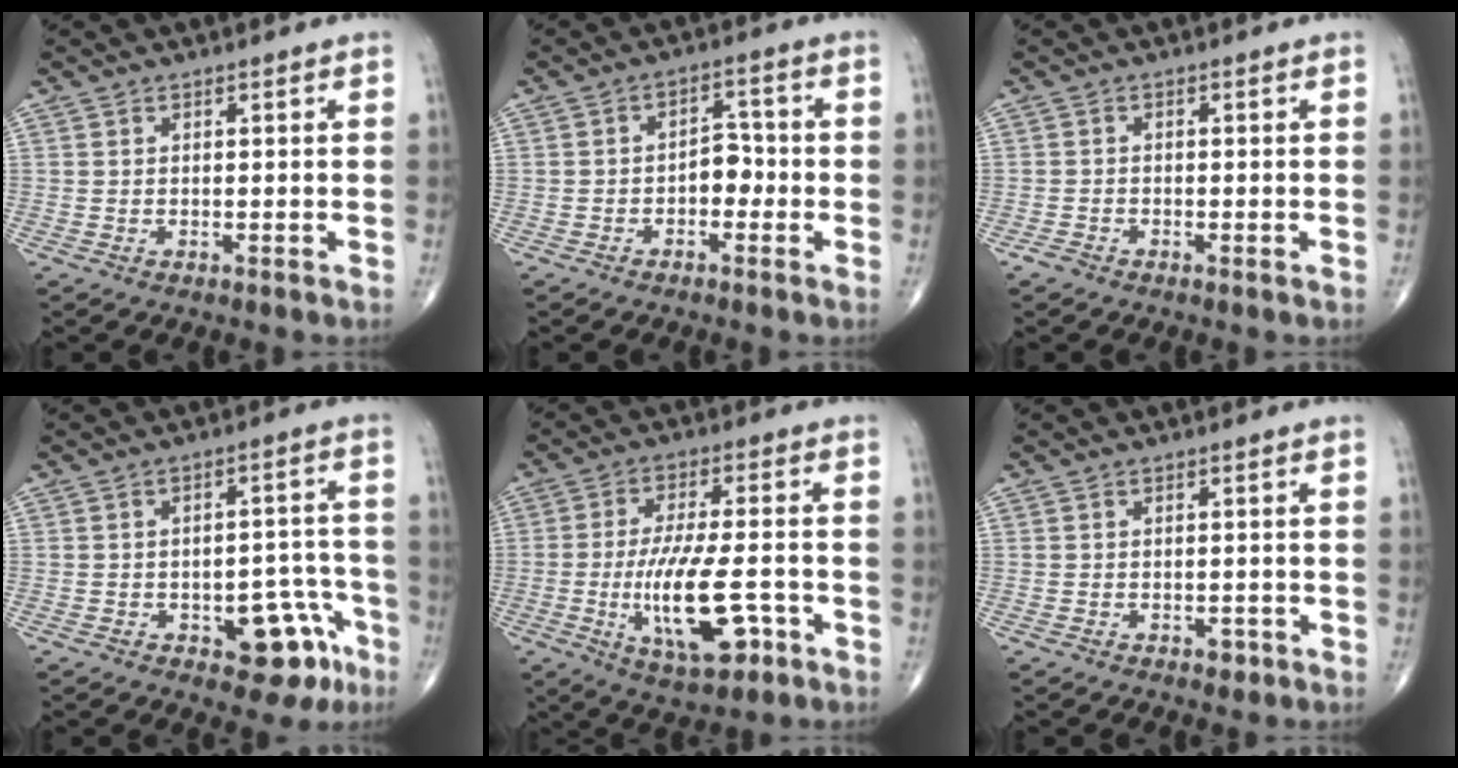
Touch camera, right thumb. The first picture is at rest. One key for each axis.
{"total": 4.5, "fx": -1.3, "fy": 3.0, "fz": 3.1, "tx": -0.024, "ty": 0.021, "tz": -0.030}
{"total": 1.3, "fx": -1.0, "fy": 0.6, "fz": 0.7, "tx": -0.011, "ty": -0.001, "tz": -0.021}
{"total": 10.7, "fx": -5.1, "fy": 5.6, "fz": 7.6, "tx": -0.053, "ty": 0.046, "tz": -0.058}
{"total": 14.3, "fx": -4.3, "fy": 5.2, "fz": 12.6, "tx": -0.219, "ty": 0.010, "tz": -0.063}
{"total": 1.7, "fx": -0.9, "fy": 1.1, "fz": 0.9, "tx": -0.005, "ty": 0.004, "tz": -0.009}